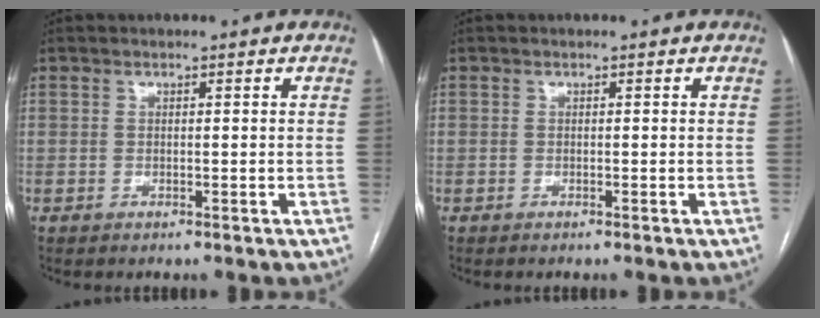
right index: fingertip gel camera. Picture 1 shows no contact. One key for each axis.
{"total": 0.0}